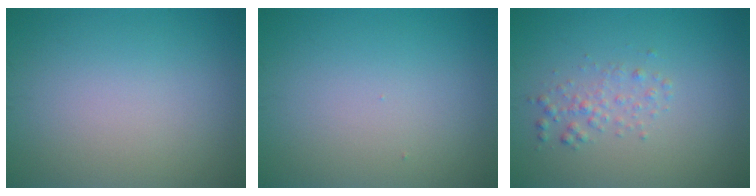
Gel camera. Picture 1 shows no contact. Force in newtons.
{"total": 0.0}
{"total": 1.5, "press": 1.5, "slide": 0.0}